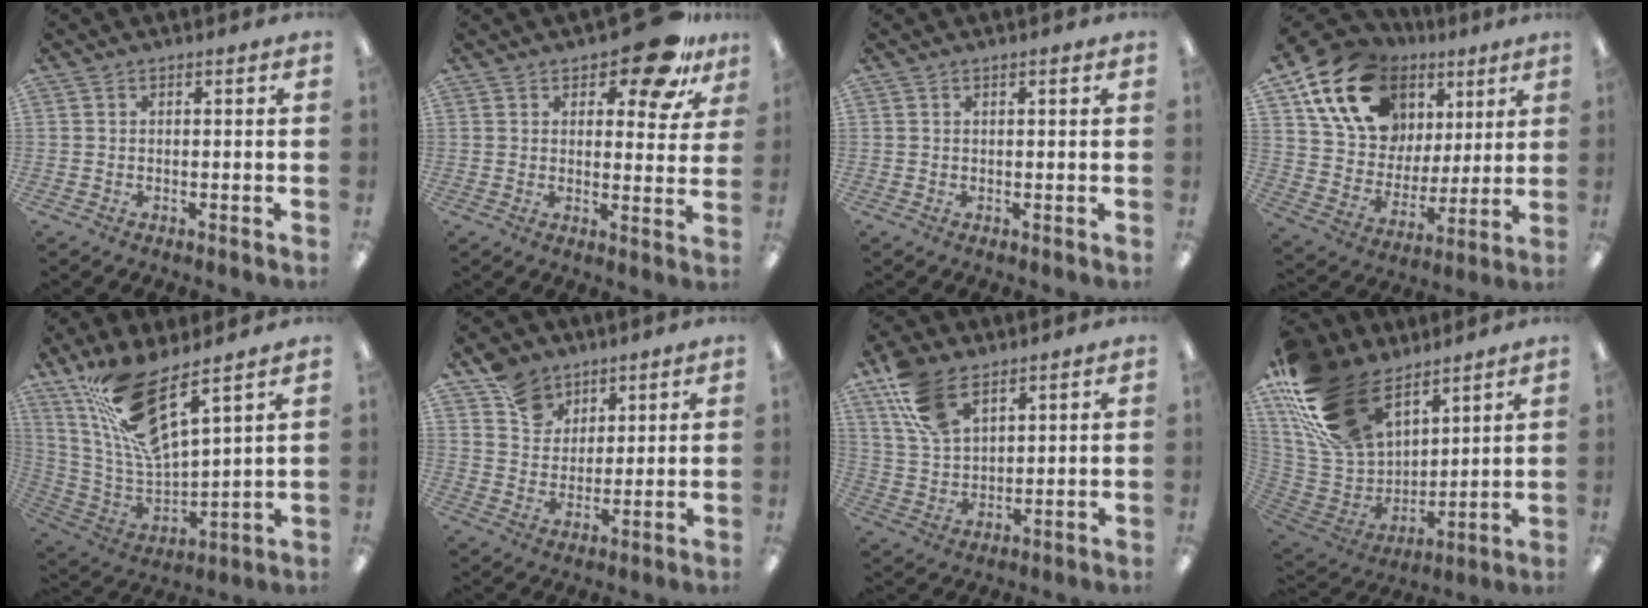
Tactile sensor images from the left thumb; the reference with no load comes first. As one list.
[{"total": 11.6, "force": [8.0, 4.5, 7.1], "torque": [-0.085, -0.044, 0.134]}, {"total": 0.7, "force": [0.4, 0.0, 0.5], "torque": [-0.010, 0.001, 0.007]}, {"total": 19.5, "force": [10.2, 13.8, 9.3], "torque": [-0.170, -0.032, 0.193]}, {"total": 16.8, "force": [12.1, 4.0, 10.8], "torque": [-0.231, -0.072, 0.213]}, {"total": 10.3, "force": [7.1, 7.1, 2.3], "torque": [-0.048, -0.036, 0.139]}, {"total": 12.5, "force": [8.0, 6.5, 7.1], "torque": [-0.149, -0.018, 0.154]}, {"total": 25.6, "force": [16.0, 14.6, 13.6], "torque": [-0.272, -0.076, 0.302]}]